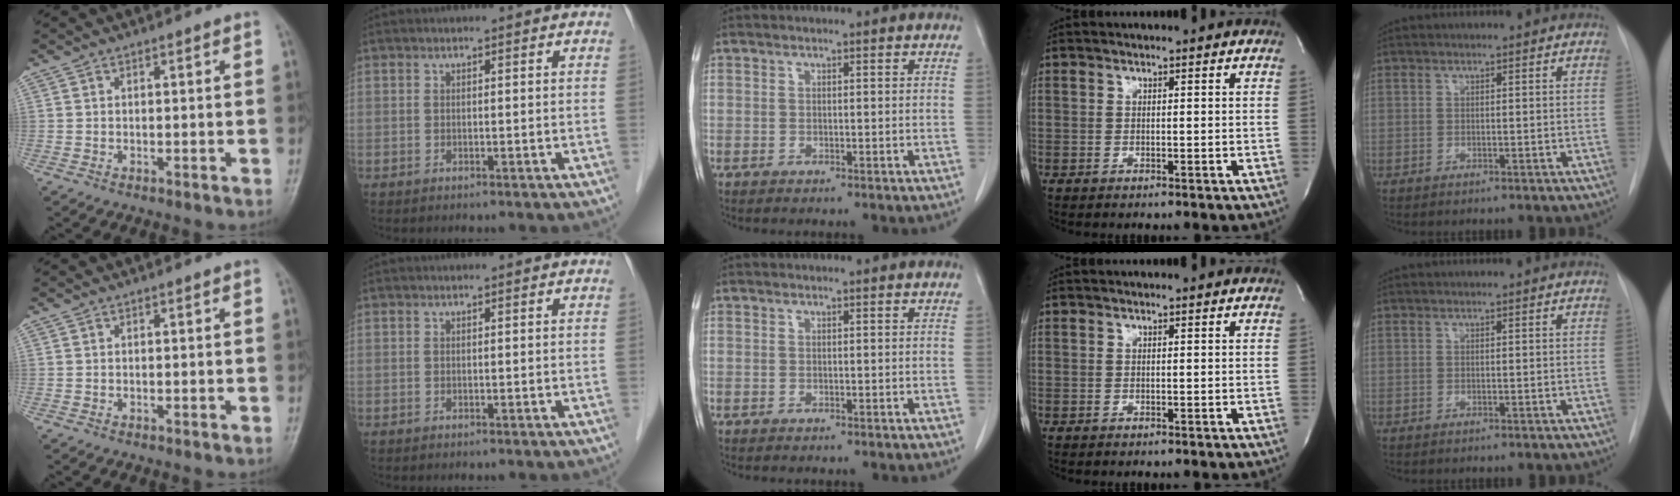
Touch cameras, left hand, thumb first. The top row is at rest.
{}